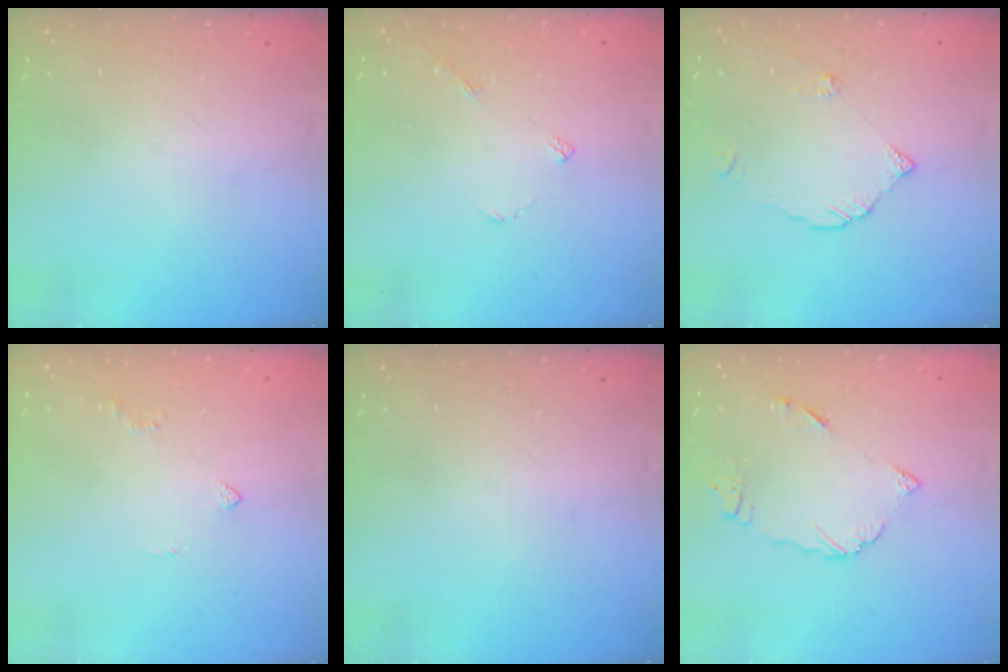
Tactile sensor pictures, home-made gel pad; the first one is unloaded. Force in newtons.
{"total": 3.6, "press": 3.6, "slide": 0.2}
{"total": 2.9, "press": 2.9, "slide": 0.2}
{"total": 2.2, "press": 2.1, "slide": 0.5}
{"total": 0.0}
{"total": 6.9, "press": 6.9, "slide": 0.1}